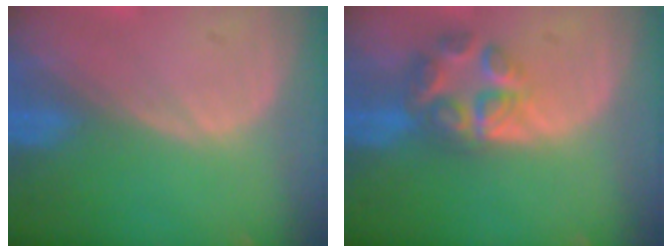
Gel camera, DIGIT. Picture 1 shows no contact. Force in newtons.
{"total": 6.8, "press": 5.8, "slide": 3.6}